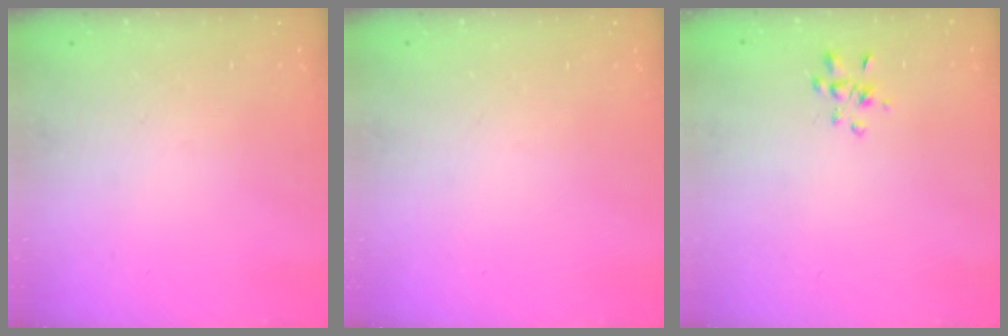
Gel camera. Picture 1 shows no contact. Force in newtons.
{"total": 0.0}
{"total": 3.4, "press": 3.2, "slide": 1.1}